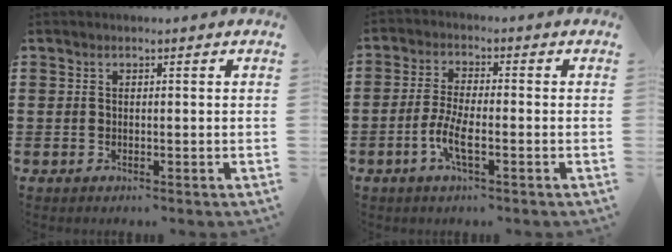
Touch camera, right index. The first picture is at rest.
{"total": 5.1, "force": [-2.1, 1.3, 4.5], "torque": [-0.102, -0.007, -0.045]}